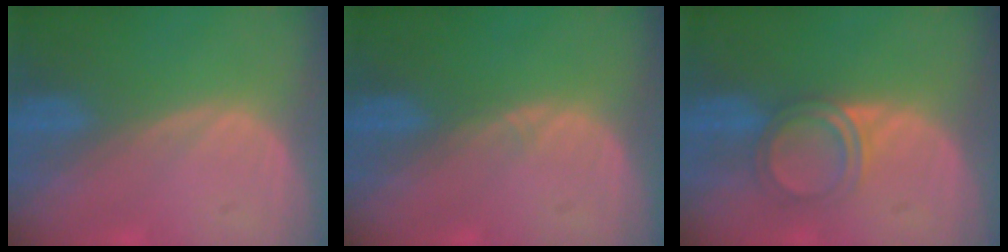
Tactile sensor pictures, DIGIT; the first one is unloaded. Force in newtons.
{"total": 0.5, "press": 0.5, "slide": 0.1}
{"total": 4.2, "press": 4.0, "slide": 1.4}